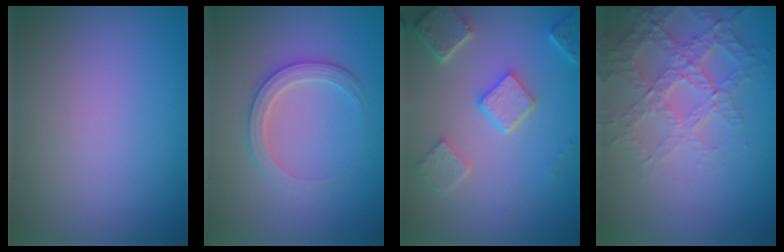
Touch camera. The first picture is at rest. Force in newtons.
{"total": 2.8, "press": 2.7, "slide": 0.4}
{"total": 5.1, "press": 3.9, "slide": 3.2}
{"total": 3.9, "press": 3.8, "slide": 0.9}